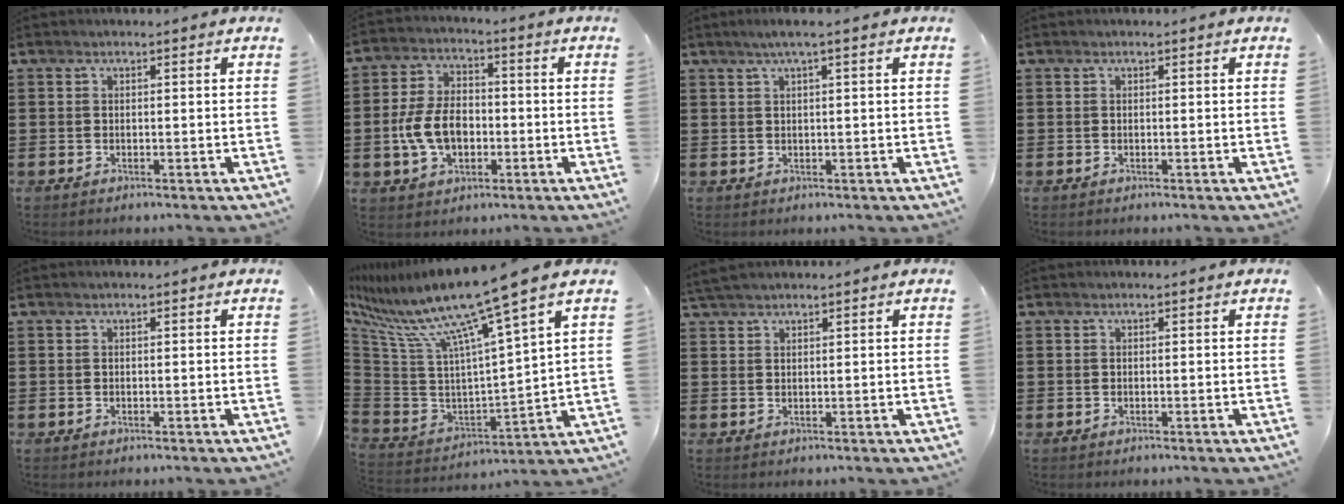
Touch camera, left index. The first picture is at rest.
{"total": 8.4, "force": [-1.8, 5.3, 6.3], "torque": [-0.147, 0.005, -0.038]}
{"total": 1.9, "force": [0.7, -0.1, 1.8], "torque": [-0.034, -0.002, 0.012]}
{"total": 0.0}
{"total": 0.0}
{"total": 13.3, "force": [9.5, -0.2, 9.3], "torque": [-0.208, -0.068, 0.148]}
{"total": 1.7, "force": [1.5, 0.2, 0.8], "torque": [-0.018, 0.000, 0.029]}
{"total": 0.0}